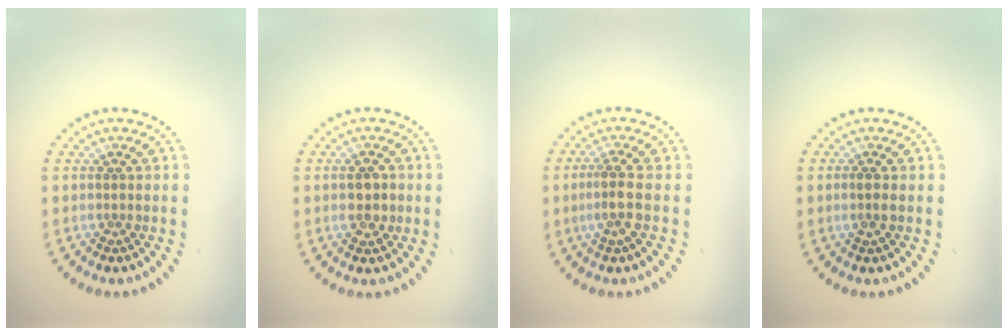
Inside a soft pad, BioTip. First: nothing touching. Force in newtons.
{"total": 2.2, "press": 2.2, "slide": 0.1}
{"total": 2.4, "press": 2.0, "slide": 1.4}
{"total": 0.9, "press": 0.8, "slide": 0.4}